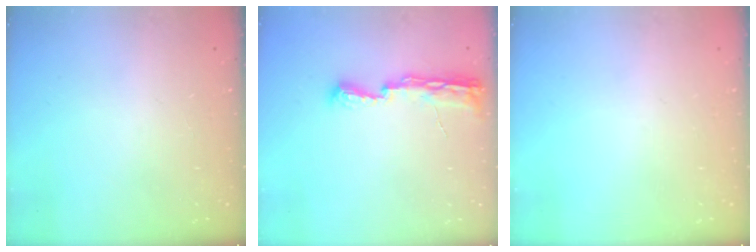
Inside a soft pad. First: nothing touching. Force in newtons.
{"total": 8.1, "press": 8.0, "slide": 0.9}
{"total": 0.0}